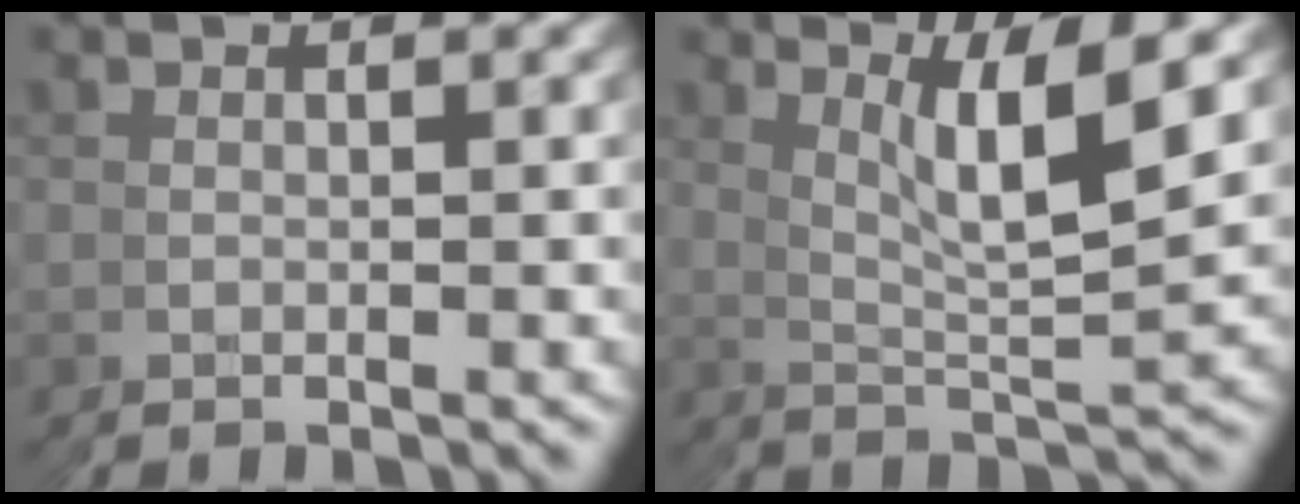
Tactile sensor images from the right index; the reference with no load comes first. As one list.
[{"total": 5.0, "force": [2.5, 0.6, 4.2], "torque": [-0.080, -0.004, 0.046]}]